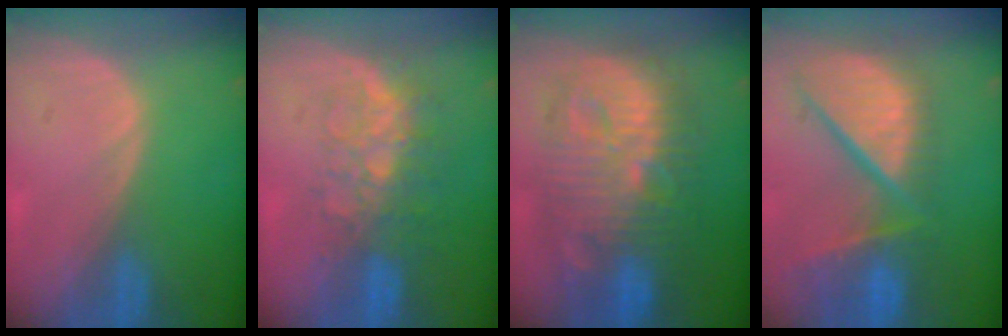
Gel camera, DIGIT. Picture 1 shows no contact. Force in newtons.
{"total": 8.2, "press": 7.0, "slide": 4.1}
{"total": 13.7, "press": 13.6, "slide": 1.2}
{"total": 12.7, "press": 10.5, "slide": 7.1}